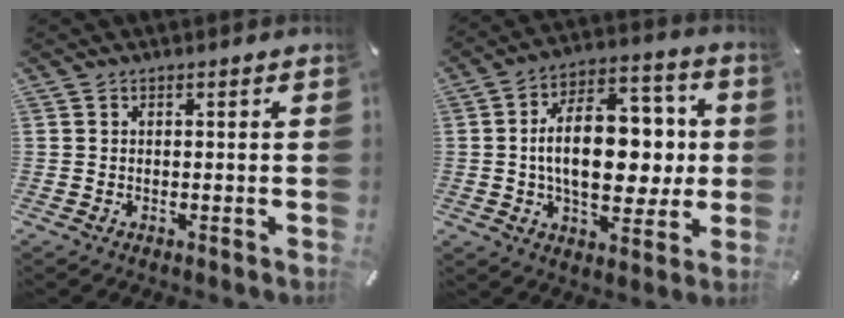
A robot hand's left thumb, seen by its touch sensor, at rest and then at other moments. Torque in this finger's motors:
{"motor_torque": [0.41, 1.43, 1.73, -0.84, 0.67]}